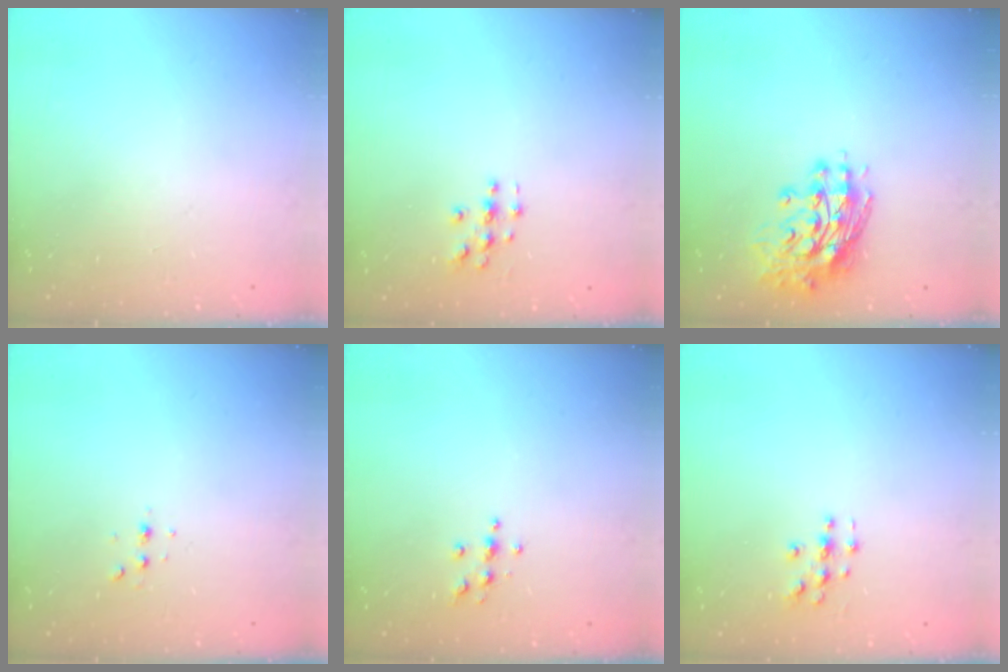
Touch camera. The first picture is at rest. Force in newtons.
{"total": 3.0, "press": 3.0, "slide": 0.1}
{"total": 11.8, "press": 11.7, "slide": 1.3}
{"total": 2.8, "press": 2.8, "slide": 0.7}
{"total": 3.9, "press": 3.8, "slide": 0.4}
{"total": 3.0, "press": 3.0, "slide": 0.1}